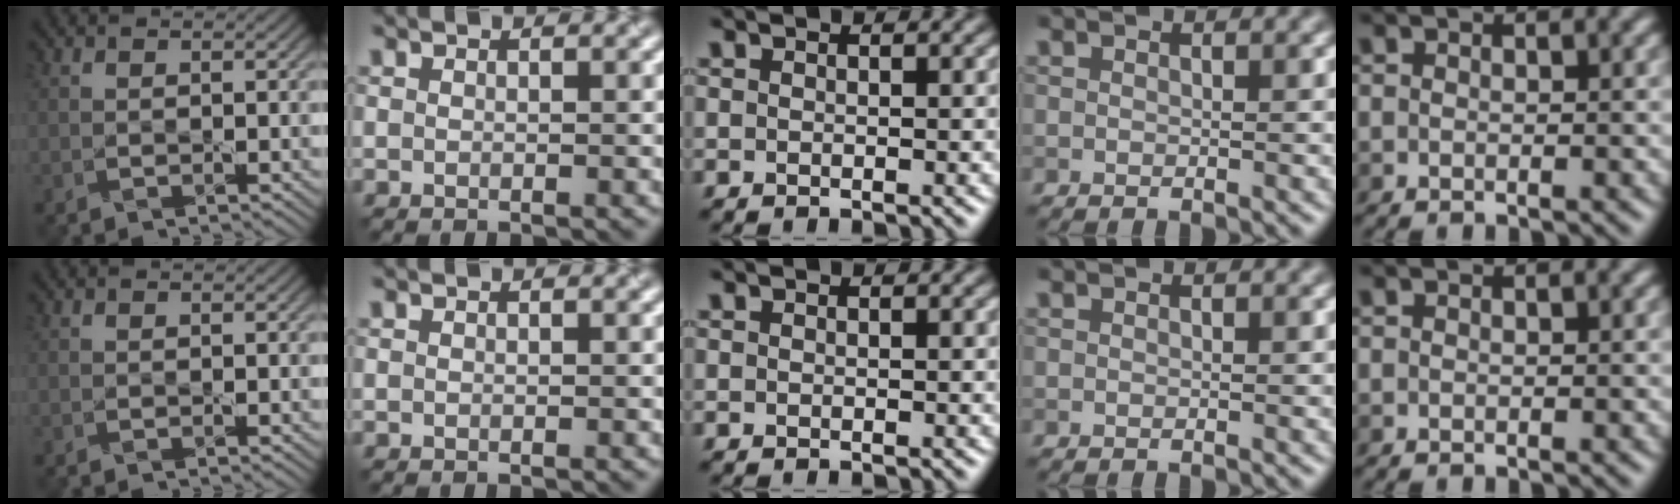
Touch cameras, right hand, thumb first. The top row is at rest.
{}